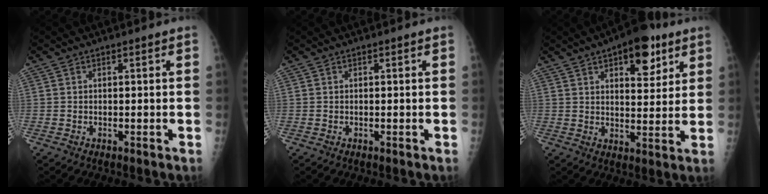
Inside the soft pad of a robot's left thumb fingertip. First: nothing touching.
{"total": 0.0}
{"total": 11.7, "force": [6.2, 5.4, 8.3], "torque": [-0.081, -0.024, 0.084]}